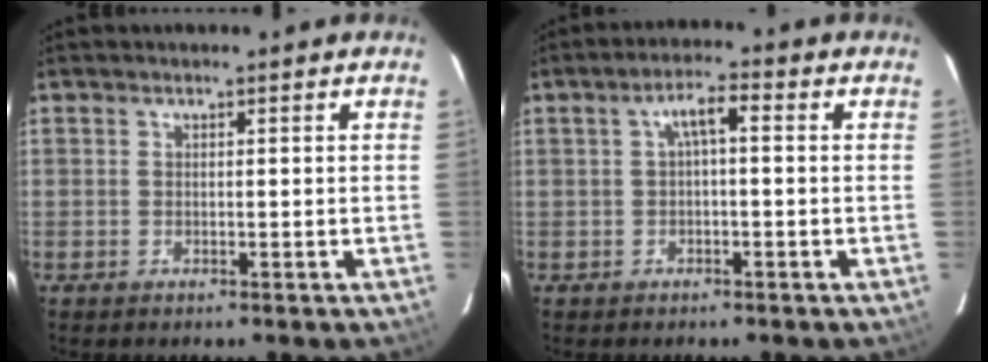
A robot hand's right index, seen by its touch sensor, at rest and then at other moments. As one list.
[{"total": 3.6, "force": [0.1, 1.0, 3.5], "torque": [-0.066, 0.014, 0.005]}]